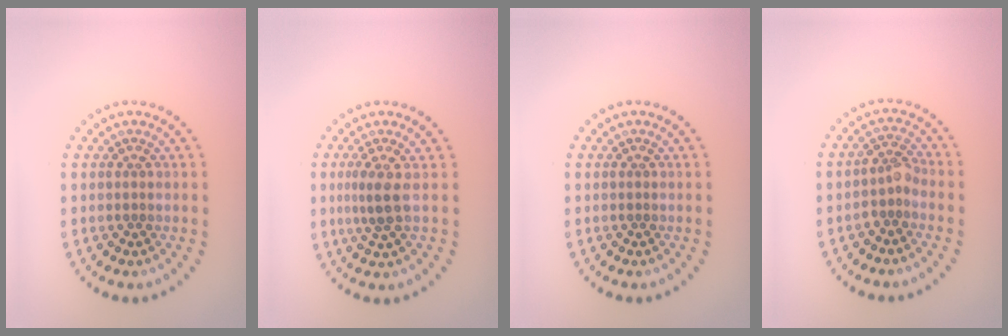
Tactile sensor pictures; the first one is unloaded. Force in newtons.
{"total": 2.4, "press": 1.7, "slide": 1.6}
{"total": 0.0}
{"total": 2.0, "press": 1.5, "slide": 1.3}